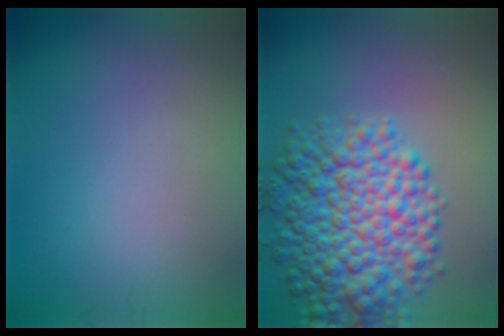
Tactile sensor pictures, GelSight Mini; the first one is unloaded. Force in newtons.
{"total": 9.2, "press": 9.2, "slide": 0.1}